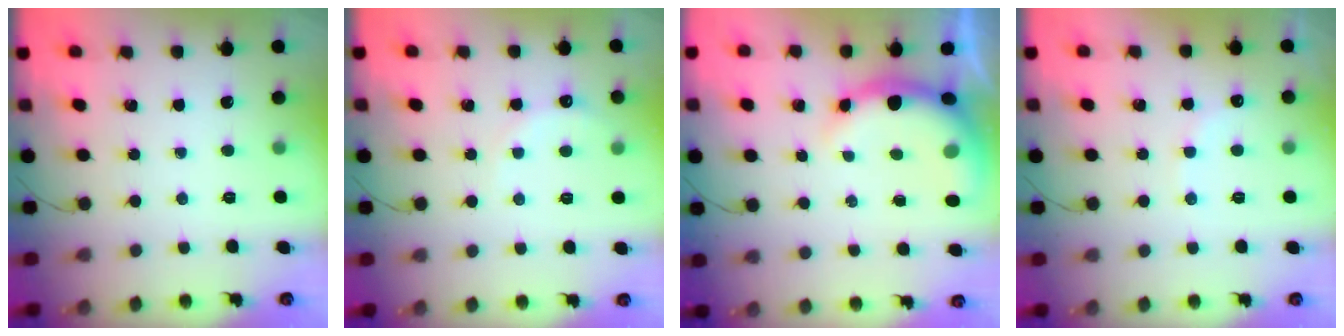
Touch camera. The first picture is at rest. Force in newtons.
{"total": 4.6, "press": 4.4, "slide": 1.5}
{"total": 9.3, "press": 9.2, "slide": 1.8}
{"total": 7.2, "press": 7.1, "slide": 1.3}